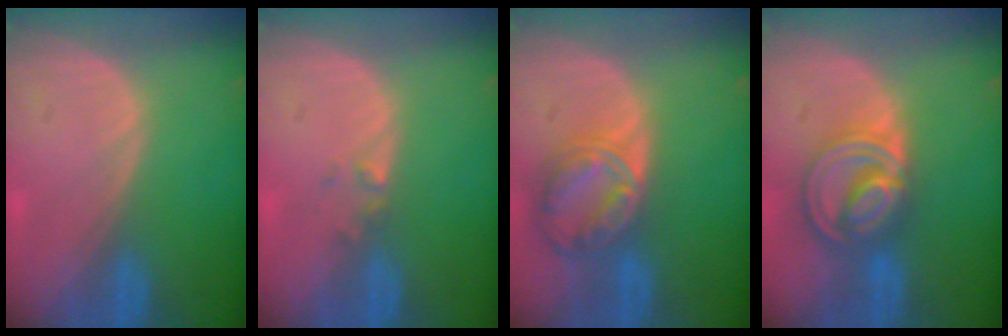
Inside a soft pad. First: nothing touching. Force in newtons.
{"total": 1.3, "press": 1.0, "slide": 0.8}
{"total": 8.3, "press": 7.1, "slide": 4.4}
{"total": 8.7, "press": 7.4, "slide": 4.6}